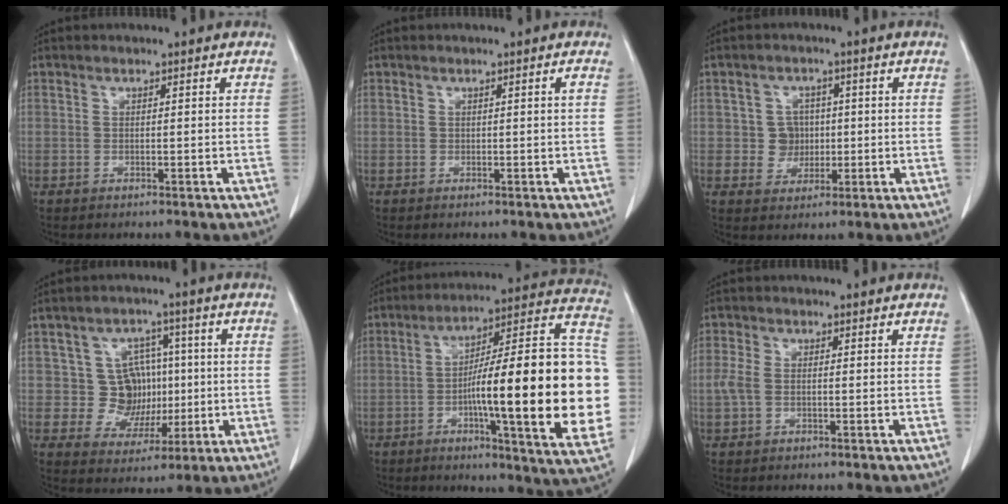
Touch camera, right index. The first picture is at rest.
{"total": 0.6, "force": [0.1, -0.1, 0.5], "torque": [-0.008, 0.000, 0.003]}
{"total": 4.0, "force": [0.1, 3.9, 0.9], "torque": [-0.007, 0.010, 0.007]}
{"total": 7.7, "force": [0.6, 7.2, 2.7], "torque": [-0.032, 0.025, 0.021]}
{"total": 29.4, "force": [-3.3, 2.9, 29.1], "torque": [-0.331, 0.022, -0.058]}
{"total": 2.4, "force": [-0.3, 1.4, 1.9], "torque": [-0.058, 0.006, -0.008]}